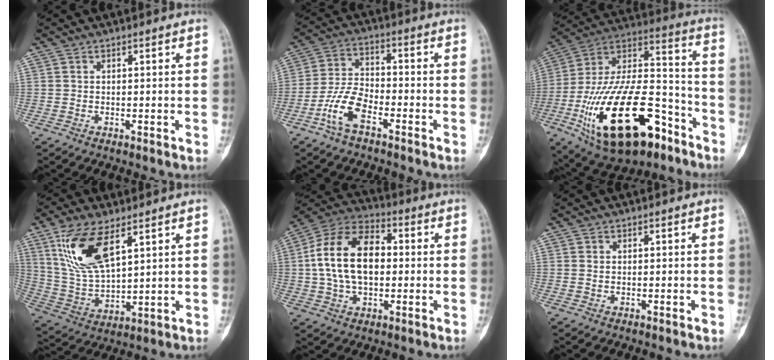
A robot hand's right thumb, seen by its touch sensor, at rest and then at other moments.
{"total": 8.5, "force": [-4.6, 4.0, 5.9], "torque": [-0.118, 0.029, -0.096]}
{"total": 31.2, "force": [-14.4, 14.9, 23.4], "torque": [-0.443, 0.065, -0.234]}
{"total": 14.5, "force": [7.3, 6.1, 11.0], "torque": [-0.210, -0.027, 0.153]}
{"total": 17.1, "force": [1.1, 10.6, 13.4], "torque": [-0.235, 0.028, 0.014]}
{"total": 0.6, "force": [0.2, 0.5, 0.4], "torque": [-0.004, 0.001, 0.005]}